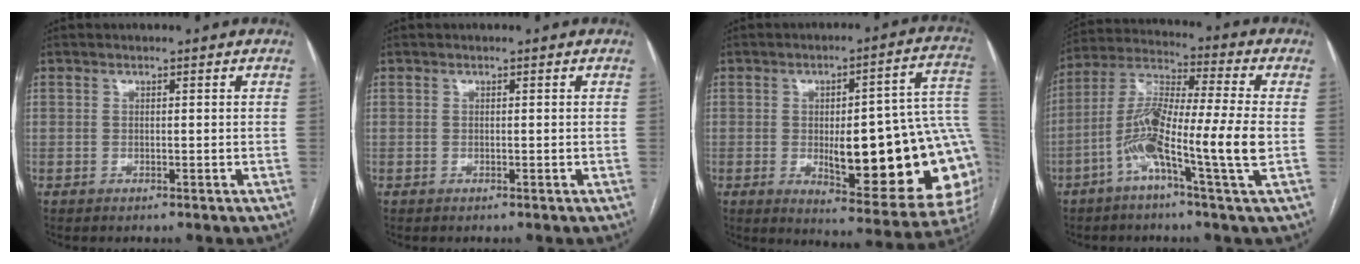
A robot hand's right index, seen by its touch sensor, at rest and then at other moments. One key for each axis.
{"total": 0.0}
{"total": 25.2, "fx": -2.2, "fy": 6.3, "fz": 24.3, "tx": -0.218, "ty": 0.021, "tz": -0.010}
{"total": 14.1, "fx": -4.0, "fy": -0.2, "fz": 13.5, "tx": -0.263, "ty": 0.005, "tz": -0.088}